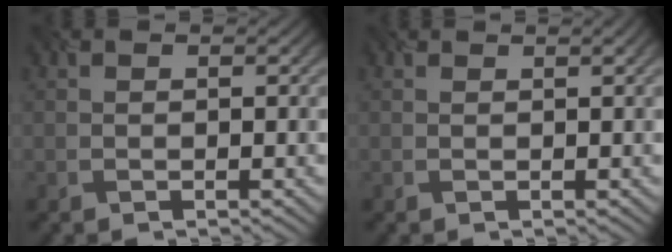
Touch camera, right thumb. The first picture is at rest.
{"total": 1.4, "force": [0.6, 0.5, 1.1], "torque": [-0.005, 0.005, 0.001]}